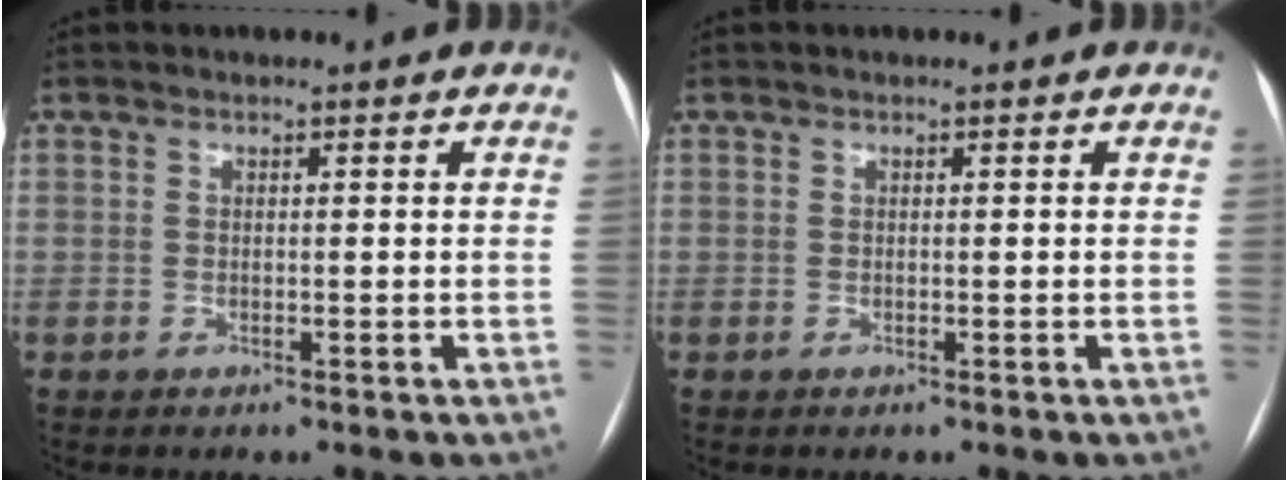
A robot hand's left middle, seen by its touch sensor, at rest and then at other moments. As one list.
[{"total": 0.0}]